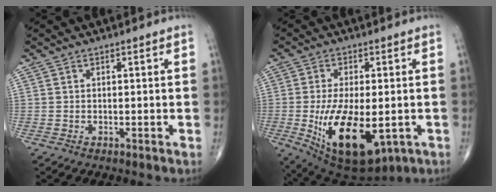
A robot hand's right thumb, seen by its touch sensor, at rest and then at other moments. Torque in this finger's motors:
{"motor_torque": [-0.06, 1.16, 0.89, 0.55, 0.14]}